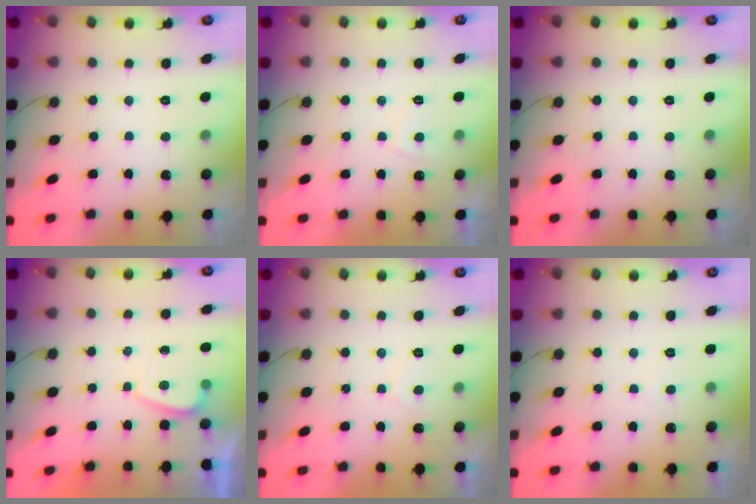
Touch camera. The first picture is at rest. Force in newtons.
{"total": 1.8, "press": 1.6, "slide": 0.7}
{"total": 0.0}
{"total": 0.6, "press": 0.4, "slide": 0.5}
{"total": 0.9, "press": 0.7, "slide": 0.6}
{"total": 2.1, "press": 2.1, "slide": 0.2}